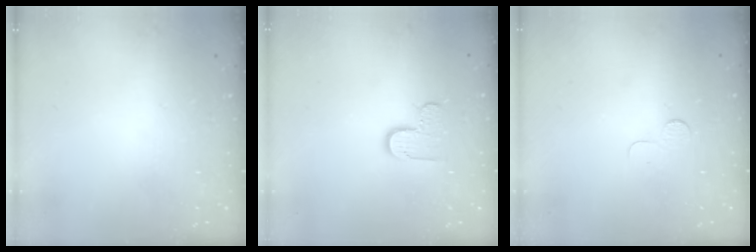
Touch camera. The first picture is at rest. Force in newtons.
{"total": 6.5, "press": 6.5, "slide": 0.5}
{"total": 2.6, "press": 2.6, "slide": 0.2}